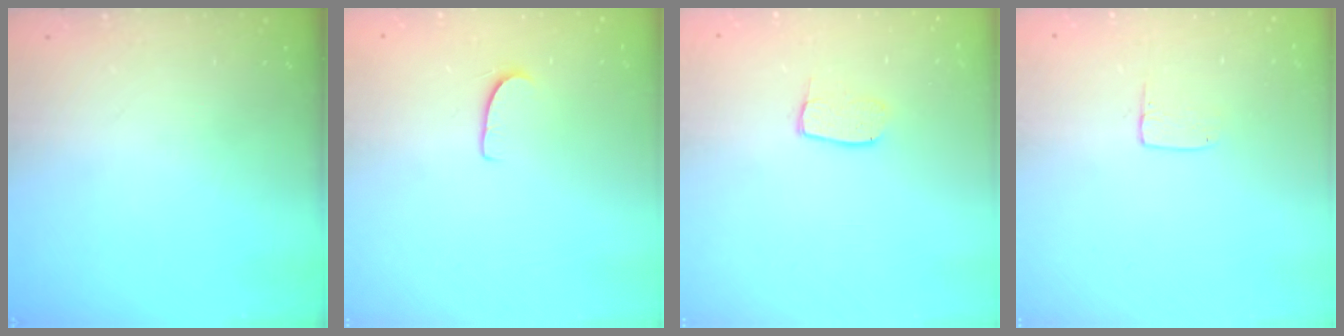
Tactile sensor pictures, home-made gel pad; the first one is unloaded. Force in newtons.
{"total": 5.7, "press": 5.7, "slide": 0.3}
{"total": 6.7, "press": 6.7, "slide": 0.4}
{"total": 5.8, "press": 5.8, "slide": 0.4}